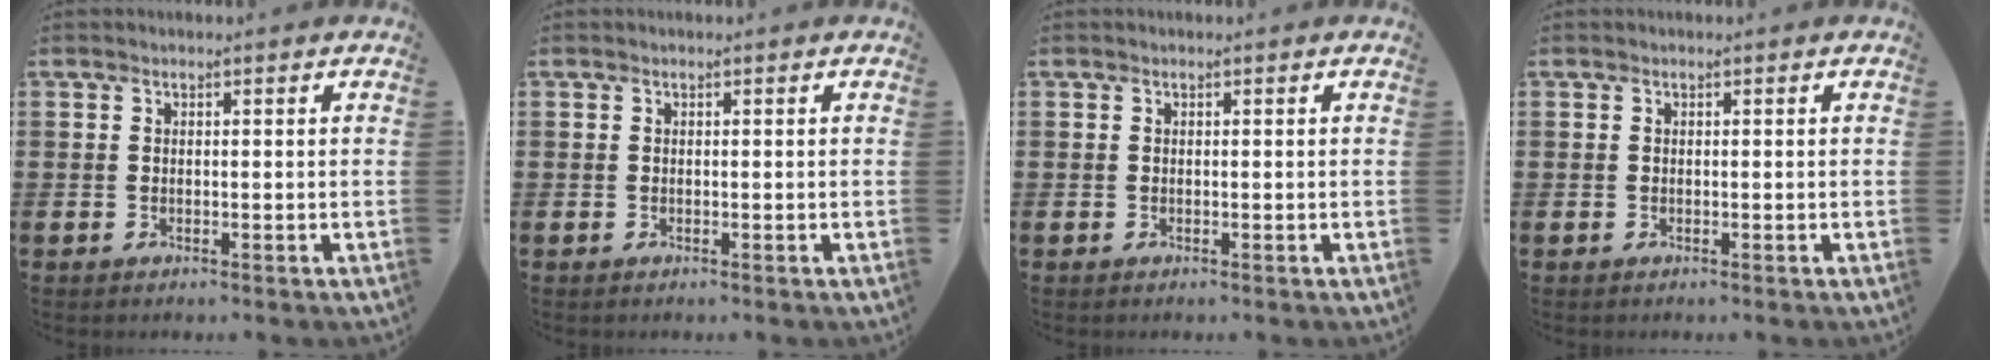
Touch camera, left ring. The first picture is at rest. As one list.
[{"total": 0.0}, {"total": 0.0}, {"total": 0.0}]